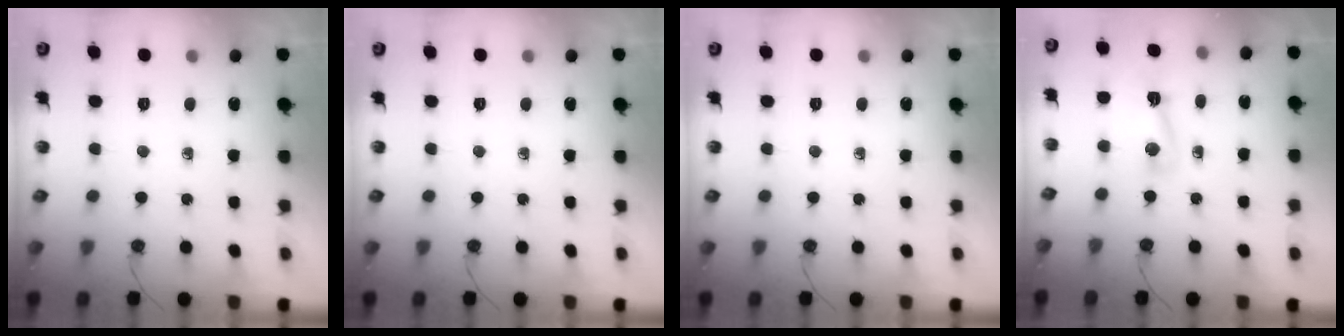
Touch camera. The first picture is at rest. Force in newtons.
{"total": 0.0}
{"total": 0.0}
{"total": 4.4, "press": 4.3, "slide": 0.8}